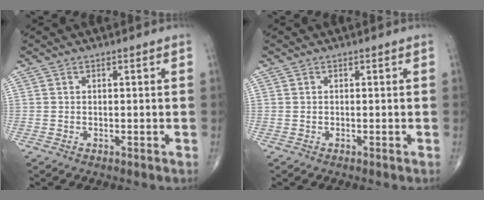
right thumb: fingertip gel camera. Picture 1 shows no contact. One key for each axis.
{"total": 0.0}